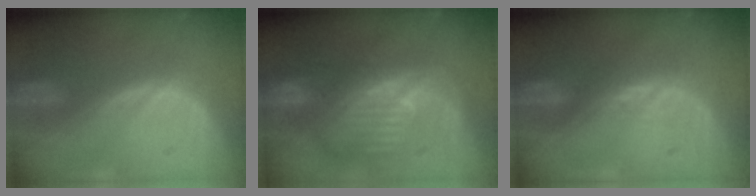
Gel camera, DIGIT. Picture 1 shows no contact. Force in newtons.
{"total": 10.9, "press": 9.6, "slide": 5.2}
{"total": 1.1, "press": 1.0, "slide": 0.5}